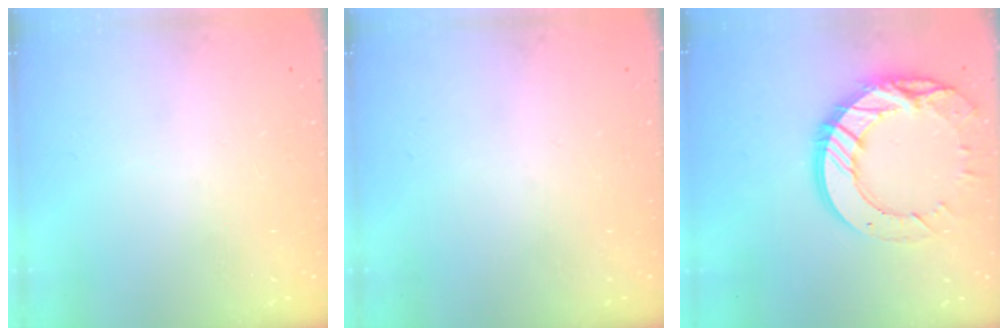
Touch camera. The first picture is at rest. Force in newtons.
{"total": 0.0}
{"total": 18.4, "press": 18.3, "slide": 1.9}